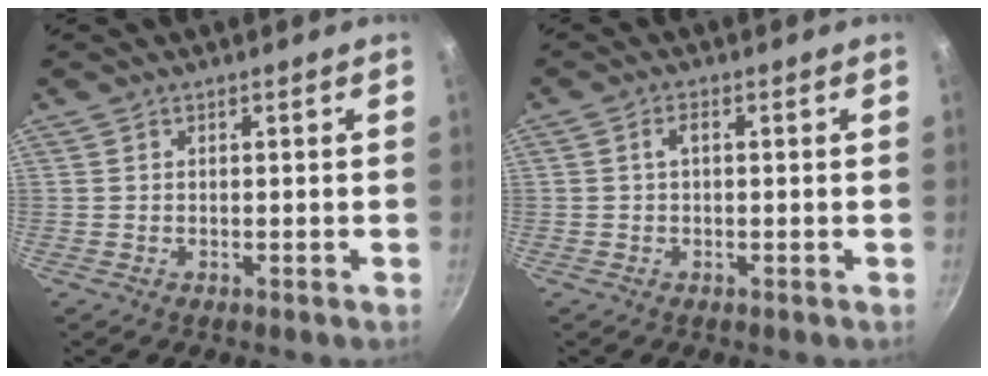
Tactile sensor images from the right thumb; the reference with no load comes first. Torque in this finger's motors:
{"motor_torque": [-0.34, 0.21, 0.34, 0.52, -0.01]}